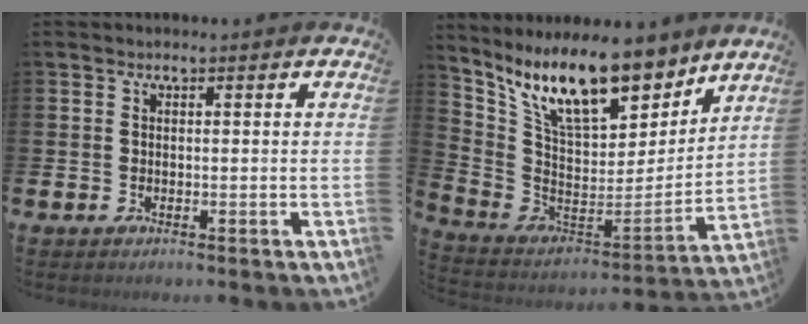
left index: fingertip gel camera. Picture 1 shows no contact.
{"total": 13.8, "force": [10.5, 4.9, 7.5], "torque": [-0.169, -0.060, 0.188]}